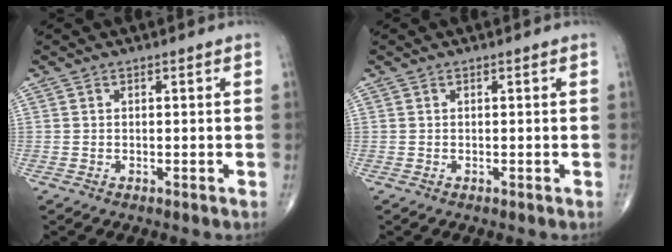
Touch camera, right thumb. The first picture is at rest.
{"total": 0.0}